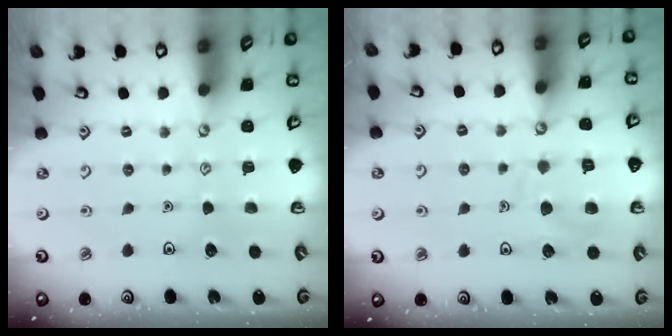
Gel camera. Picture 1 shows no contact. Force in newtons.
{"total": 9.0, "press": 9.0, "slide": 0.8}